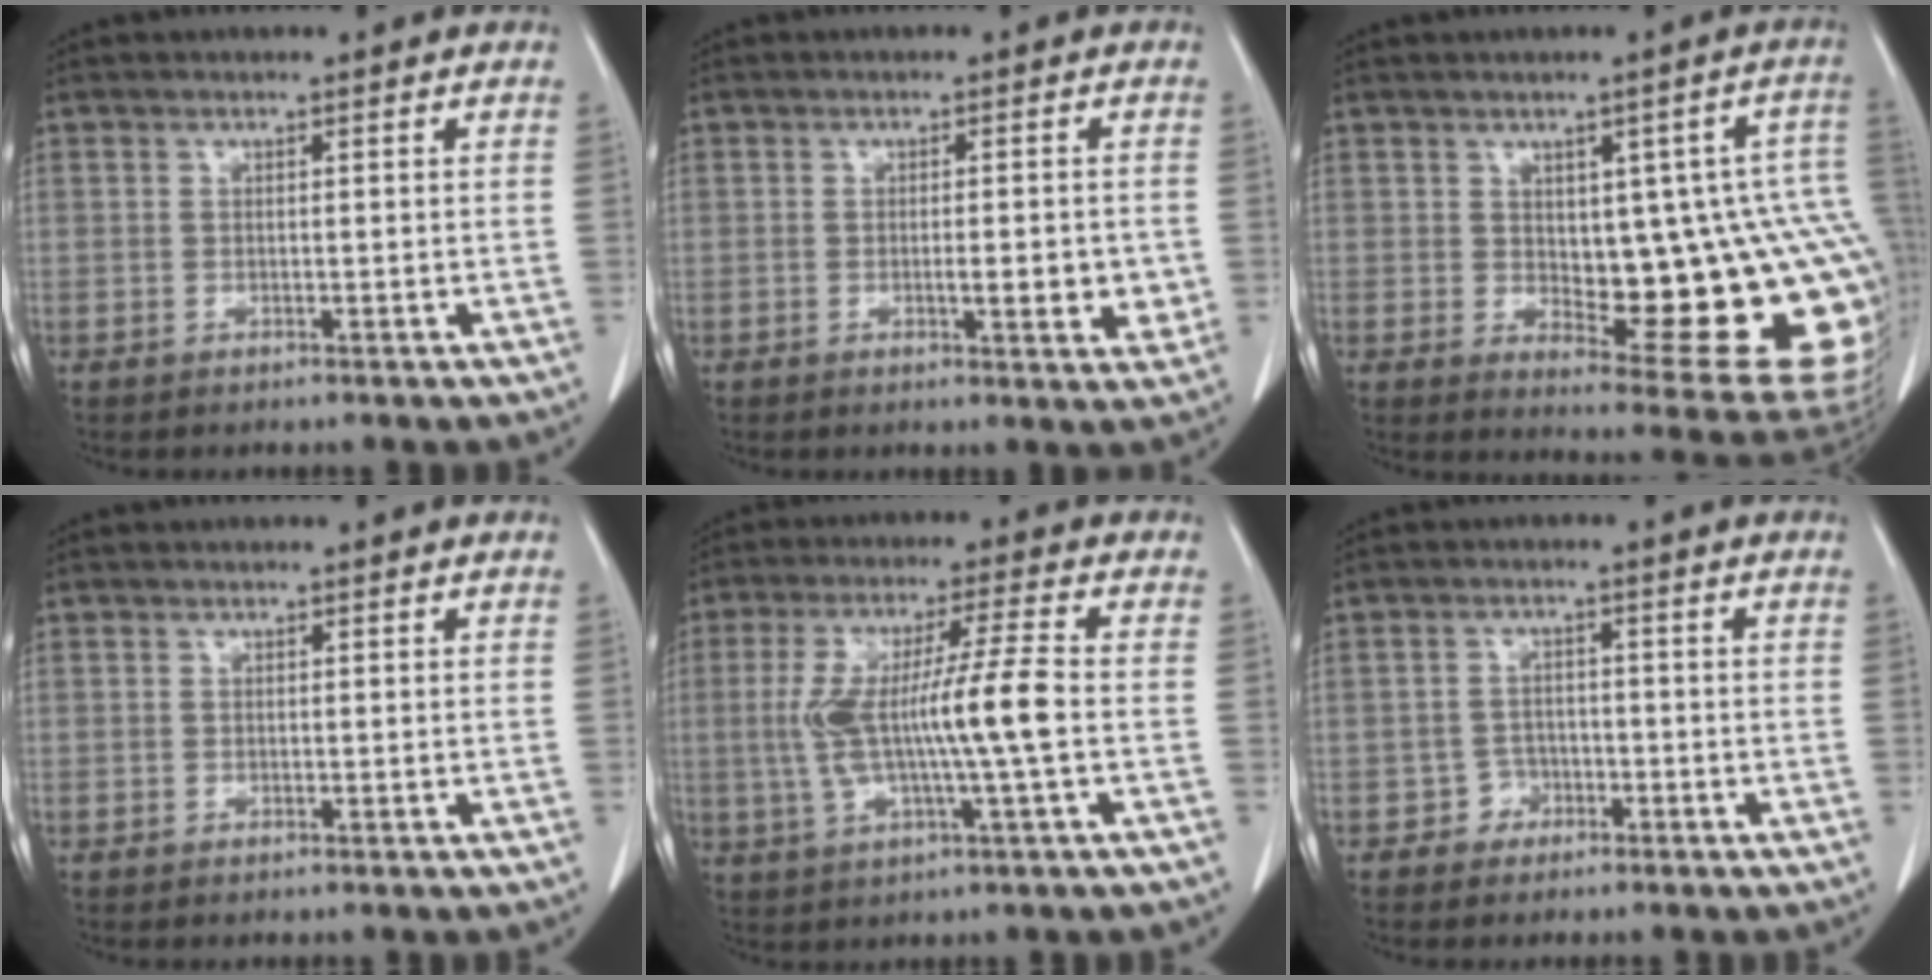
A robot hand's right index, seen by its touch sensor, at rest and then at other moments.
{"total": 4.7, "force": [-0.7, 1.2, 4.5], "torque": [-0.062, -0.006, -0.009]}
{"total": 19.9, "force": [-1.3, 6.8, 18.6], "torque": [-0.151, 0.018, 0.009]}
{"total": 0.0}
{"total": 11.3, "force": [-0.7, -0.1, 11.2], "torque": [-0.229, 0.011, -0.015]}
{"total": 2.5, "force": [-1.5, 2.0, 0.1], "torque": [0.005, 0.012, -0.029]}